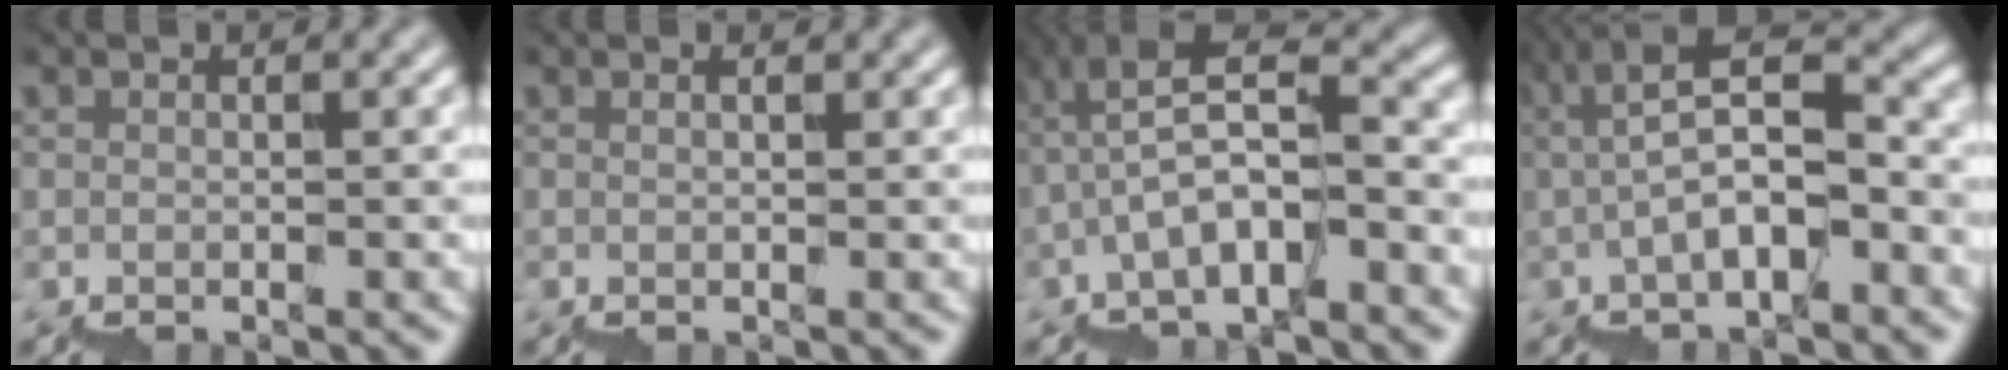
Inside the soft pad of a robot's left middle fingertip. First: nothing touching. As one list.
[{"total": 0.9, "force": [0.7, 0.1, 0.6], "torque": [-0.001, 0.000, 0.007]}, {"total": 5.9, "force": [-1.2, 1.8, 5.5], "torque": [-0.095, 0.028, -0.022]}, {"total": 5.4, "force": [-0.7, 1.4, 5.2], "torque": [-0.088, 0.028, -0.011]}]